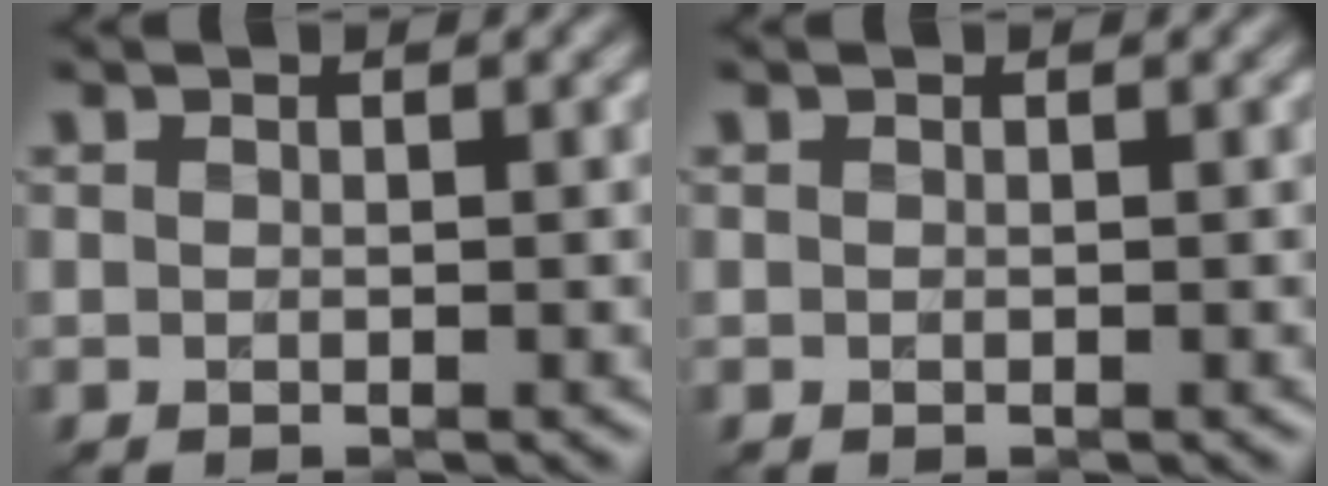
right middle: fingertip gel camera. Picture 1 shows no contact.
{"total": 0.0}